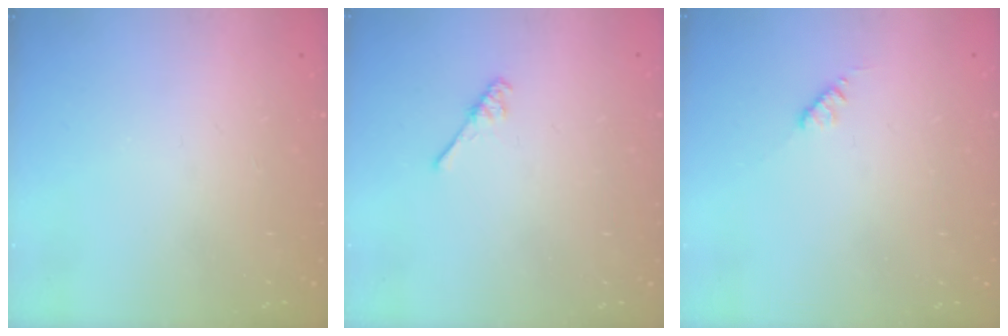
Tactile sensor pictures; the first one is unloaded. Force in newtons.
{"total": 3.1, "press": 3.1, "slide": 0.5}
{"total": 2.8, "press": 2.8, "slide": 0.4}